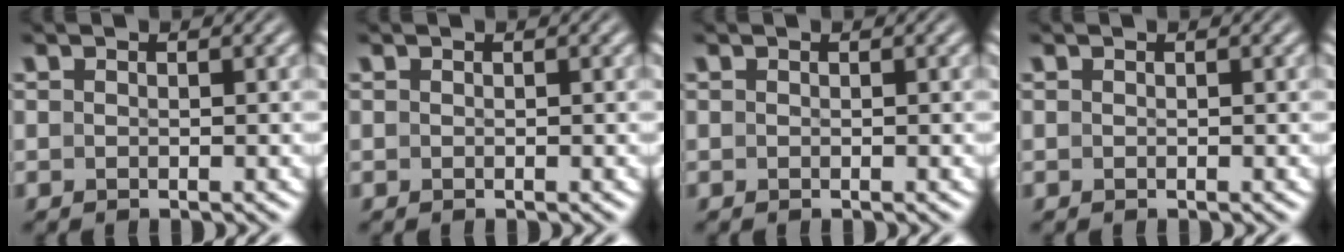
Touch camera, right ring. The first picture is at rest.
{"total": 0.0}
{"total": 0.0}
{"total": 0.0}